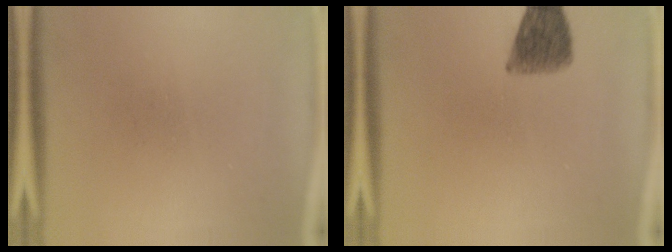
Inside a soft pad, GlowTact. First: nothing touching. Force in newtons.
{"total": 6.7}